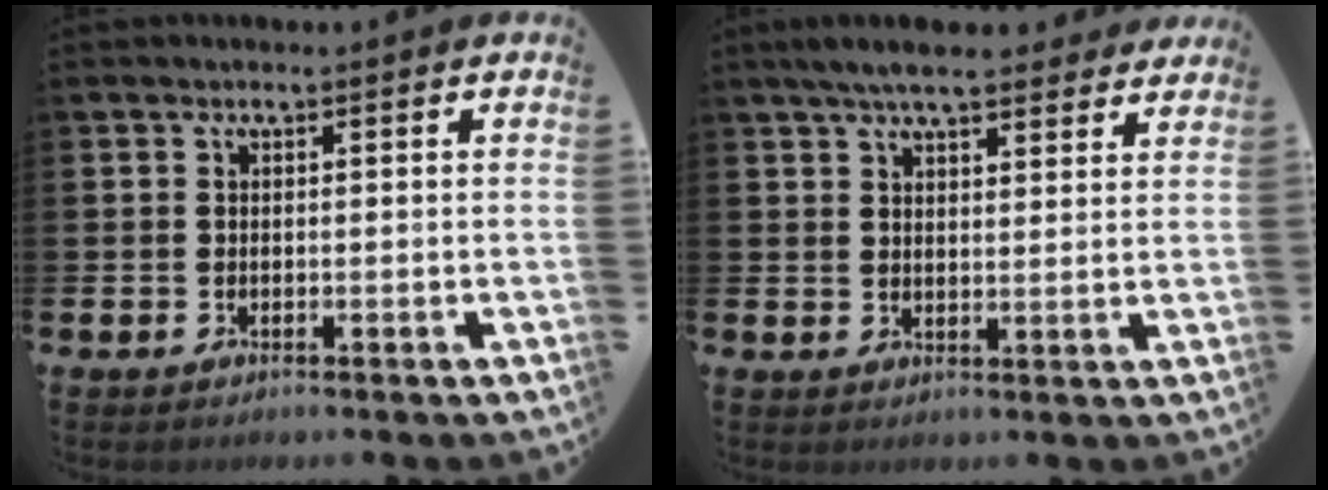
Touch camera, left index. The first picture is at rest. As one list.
[{"total": 6.3, "force": [5.8, 1.2, 2.3], "torque": [-0.051, -0.018, 0.104]}]